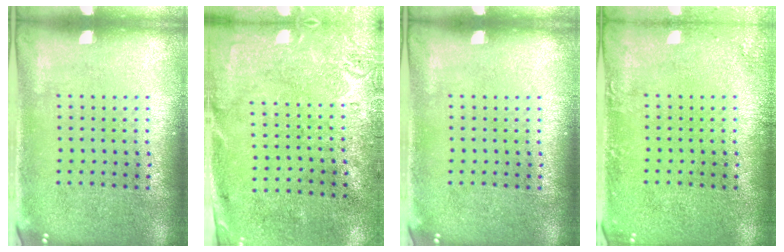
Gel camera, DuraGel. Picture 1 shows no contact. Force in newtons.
{"total": 2.9, "press": 2.2, "slide": 1.8}
{"total": 0.0}
{"total": 1.3, "press": 1.3, "slide": 0.0}